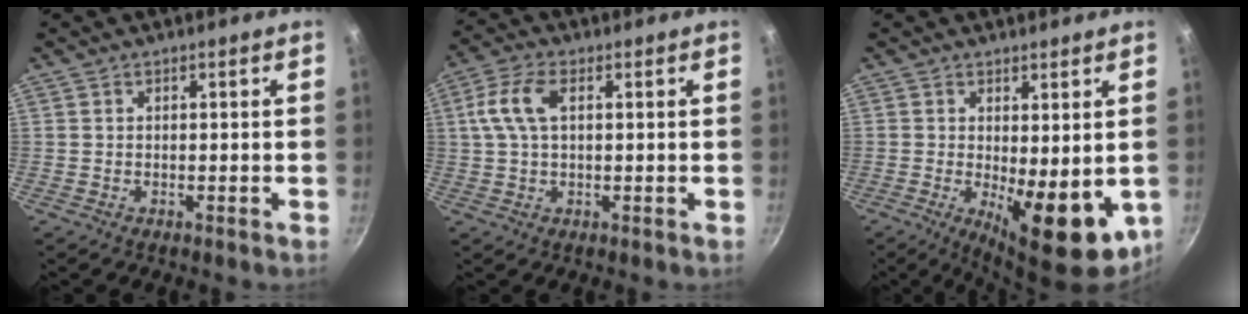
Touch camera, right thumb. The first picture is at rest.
{"total": 7.3, "force": [1.6, 3.9, 5.9], "torque": [-0.120, 0.016, 0.027]}
{"total": 11.9, "force": [-1.6, 4.6, 10.9], "torque": [-0.124, -0.010, -0.007]}